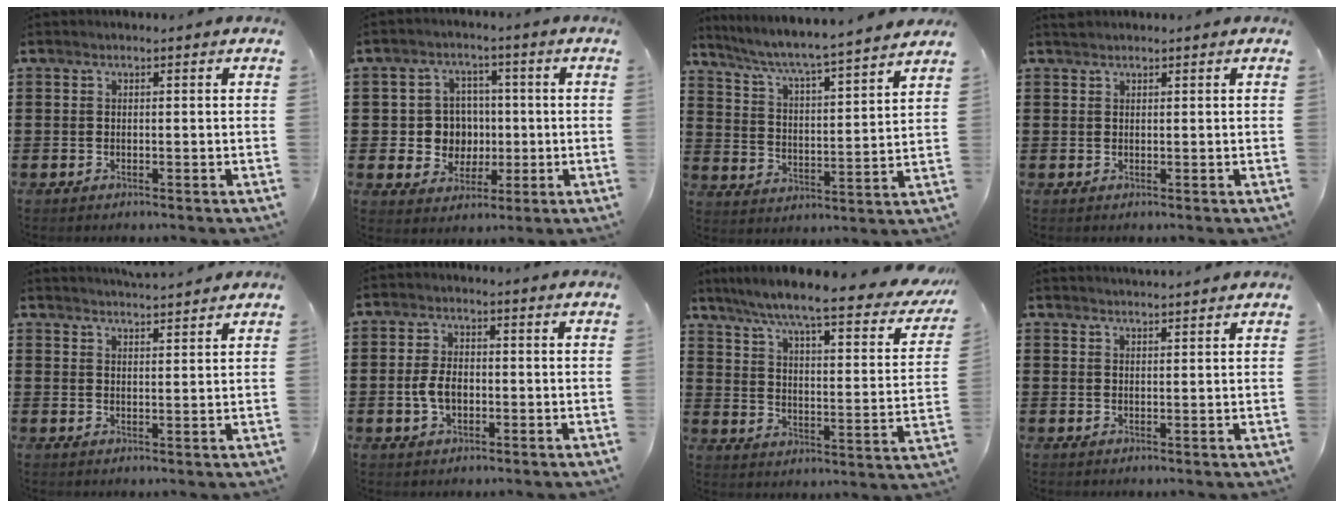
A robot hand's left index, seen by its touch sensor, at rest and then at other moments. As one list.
[{"total": 6.3, "force": [0.1, 6.0, 1.7], "torque": [-0.052, 0.013, 0.003]}, {"total": 5.2, "force": [4.7, -0.6, 2.1], "torque": [-0.064, -0.041, 0.070]}, {"total": 0.8, "force": [0.8, 0.2, 0.1], "torque": [-0.005, 0.001, 0.015]}, {"total": 3.2, "force": [3.2, -0.4, 0.1], "torque": [-0.012, -0.012, 0.059]}, {"total": 4.5, "force": [-0.8, 2.6, 3.5], "torque": [-0.087, -0.002, -0.021]}, {"total": 7.6, "force": [6.2, -0.3, 4.3], "torque": [-0.102, -0.053, 0.096]}, {"total": 2.0, "force": [2.0, -0.3, -0.1], "torque": [-0.004, -0.004, 0.039]}]